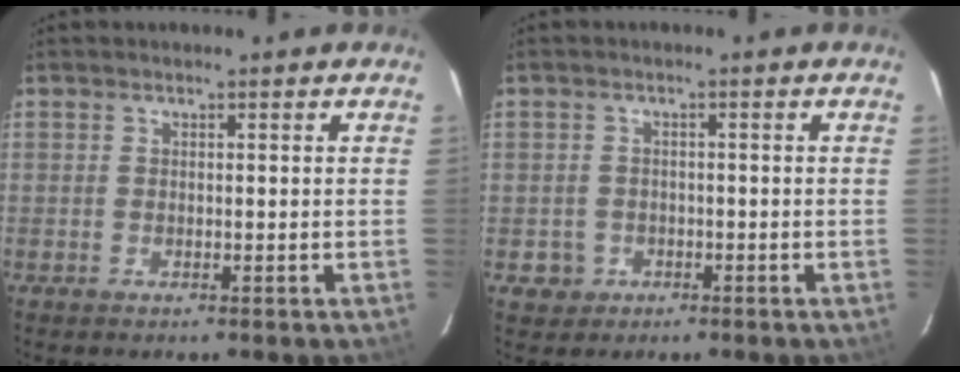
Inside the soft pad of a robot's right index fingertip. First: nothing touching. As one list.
[{"total": 3.5, "force": [-1.0, 3.3, 0.3], "torque": [-0.009, 0.012, -0.010]}]